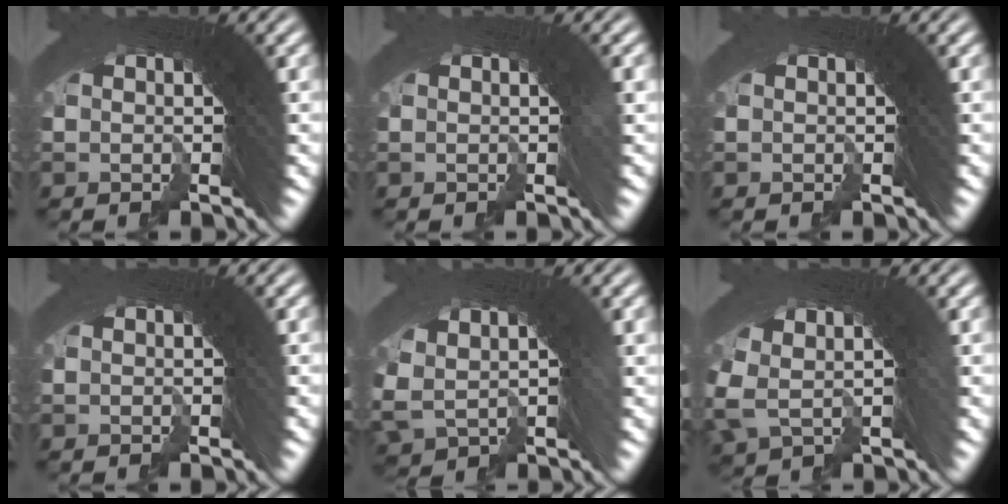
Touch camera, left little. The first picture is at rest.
{"total": 0.9, "force": [0.1, 0.1, 0.9], "torque": [-0.006, 0.014, -0.002]}
{"total": 0.0}
{"total": 0.0}
{"total": 3.5, "force": [1.2, 2.0, 2.6], "torque": [-0.046, 0.007, 0.030]}
{"total": 4.0, "force": [1.4, 2.1, 3.1], "torque": [-0.052, 0.012, 0.024]}